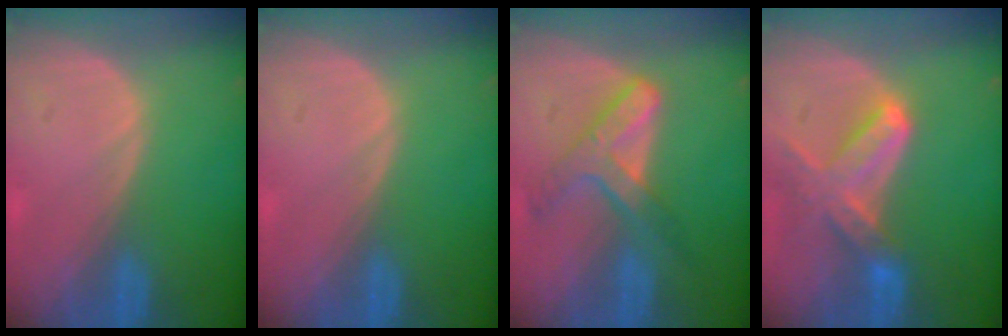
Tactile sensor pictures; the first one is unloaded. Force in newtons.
{"total": 0.0}
{"total": 7.2, "press": 6.1, "slide": 3.8}
{"total": 7.4, "press": 6.7, "slide": 3.2}